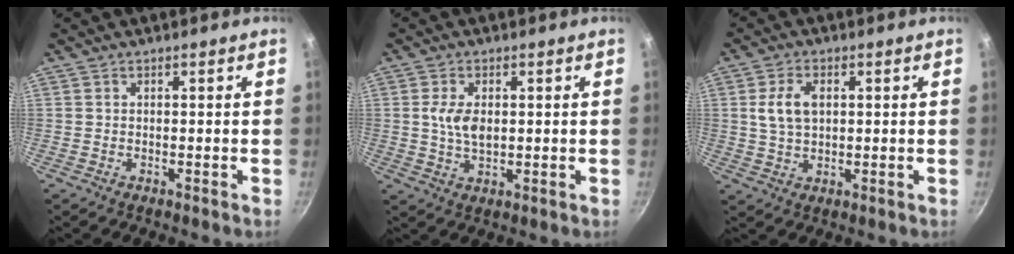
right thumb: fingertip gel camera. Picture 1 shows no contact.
{"total": 5.5, "force": [0.9, 3.0, 4.5], "torque": [-0.085, -0.006, 0.018]}
{"total": 6.5, "force": [1.3, 4.0, 4.9], "torque": [-0.092, 0.000, 0.026]}